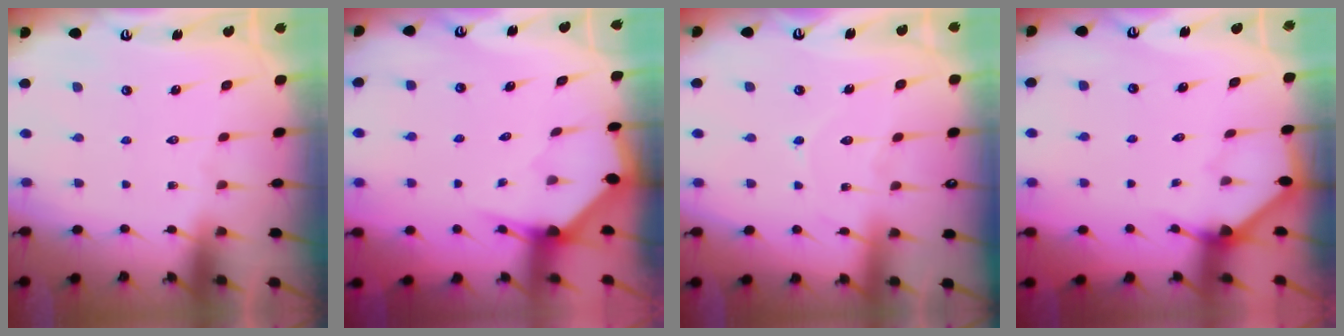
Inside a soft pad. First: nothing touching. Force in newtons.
{"total": 2.9, "press": 2.9, "slide": 0.2}
{"total": 7.4, "press": 7.4, "slide": 0.8}
{"total": 2.9, "press": 2.8, "slide": 0.4}